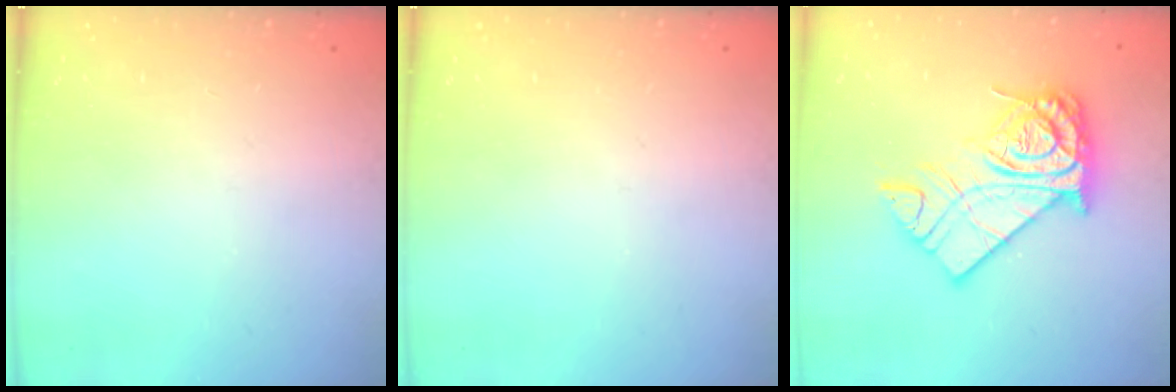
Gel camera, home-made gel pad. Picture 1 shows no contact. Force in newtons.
{"total": 0.0}
{"total": 18.2, "press": 18.1, "slide": 1.6}